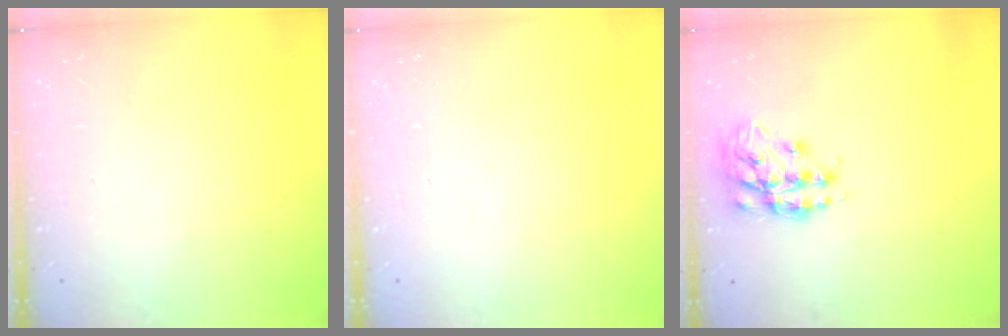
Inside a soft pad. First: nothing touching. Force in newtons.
{"total": 0.0}
{"total": 15.6, "press": 15.6, "slide": 0.9}